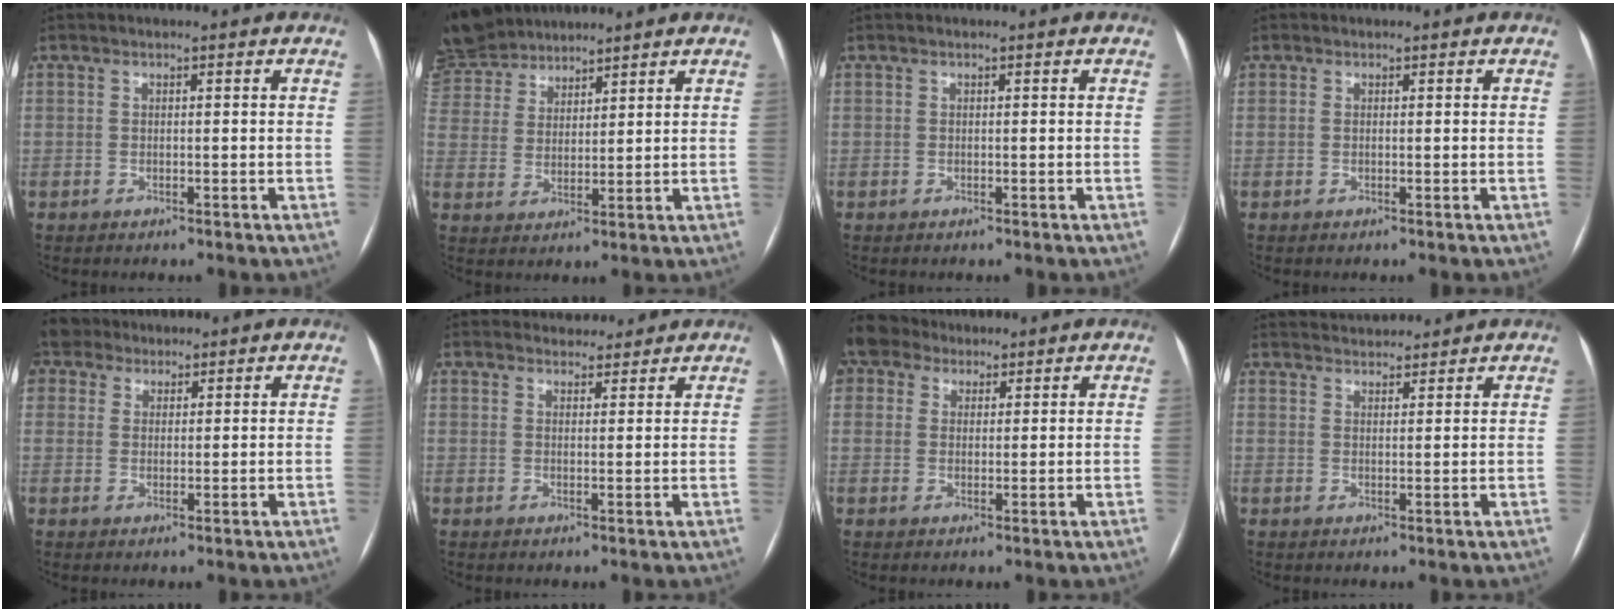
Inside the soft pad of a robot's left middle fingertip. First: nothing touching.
{"total": 11.7, "force": [10.4, 4.6, 2.6], "torque": [-0.080, 0.031, 0.213]}
{"total": 0.0}
{"total": 0.0}
{"total": 6.7, "force": [4.7, 4.6, 1.0], "torque": [-0.024, 0.030, 0.093]}
{"total": 4.9, "force": [4.6, 1.6, 0.2], "torque": [0.002, 0.012, 0.058]}
{"total": 7.6, "force": [5.3, 5.1, 1.6], "torque": [-0.040, 0.037, 0.104]}
{"total": 6.2, "force": [6.1, 0.8, 0.9], "torque": [-0.019, 0.028, 0.091]}